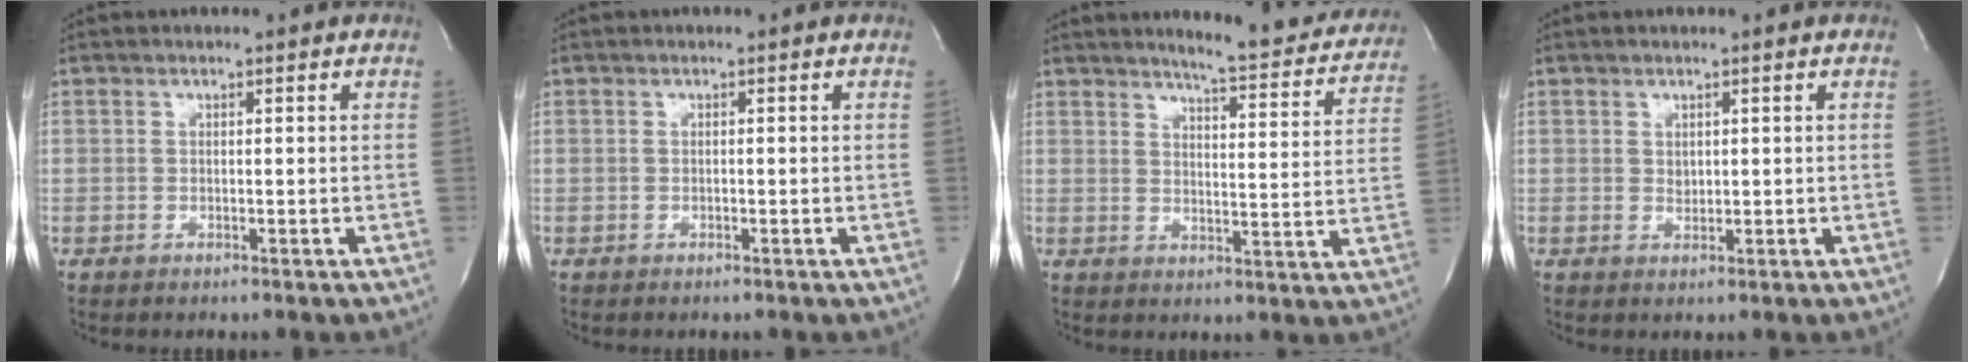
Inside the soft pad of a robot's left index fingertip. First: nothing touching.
{"total": 0.0}
{"total": 13.4, "force": [12.5, 1.6, 4.6], "torque": [-0.051, -0.042, 0.138]}
{"total": 1.0, "force": [0.3, 0.7, 0.5], "torque": [-0.007, -0.002, 0.008]}